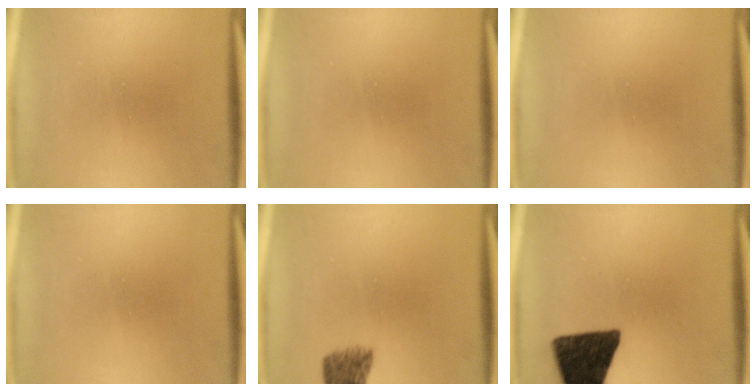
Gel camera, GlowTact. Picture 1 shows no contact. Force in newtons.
{"total": 0.0}
{"total": 0.0}
{"total": 0.0}
{"total": 5.2}
{"total": 15.5}